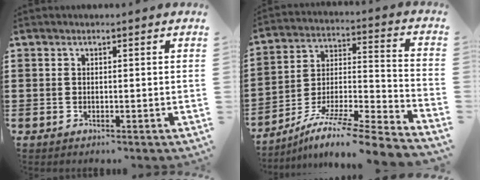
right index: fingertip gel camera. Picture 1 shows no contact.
{"total": 8.7, "force": [-6.9, 0.3, 5.3], "torque": [-0.090, -0.003, -0.139]}